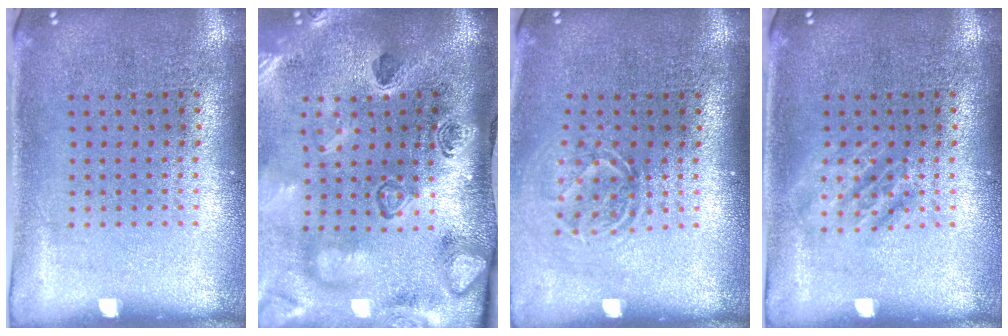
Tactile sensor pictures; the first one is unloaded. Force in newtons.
{"total": 4.6, "press": 3.2, "slide": 3.2}
{"total": 1.6, "press": 1.2, "slide": 1.1}
{"total": 1.6, "press": 1.6, "slide": 0.3}